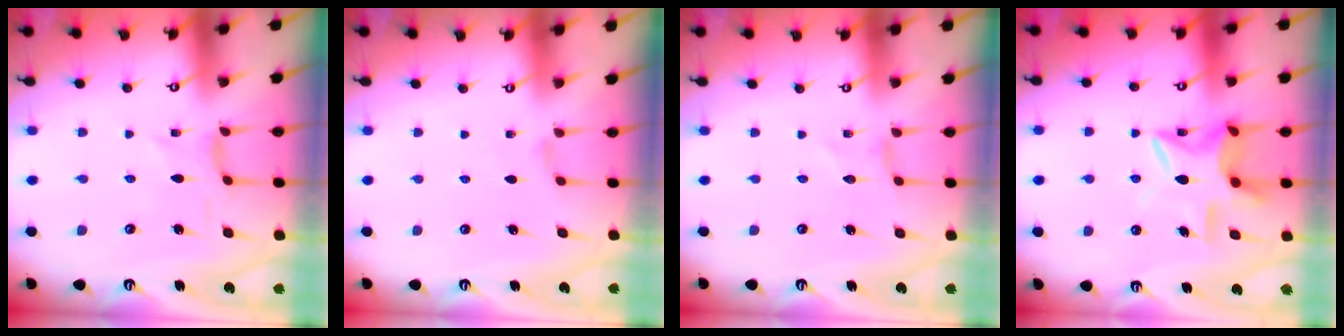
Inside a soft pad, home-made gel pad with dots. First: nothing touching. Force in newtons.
{"total": 2.0, "press": 2.0, "slide": 0.5}
{"total": 0.0}
{"total": 11.9, "press": 11.8, "slide": 1.1}